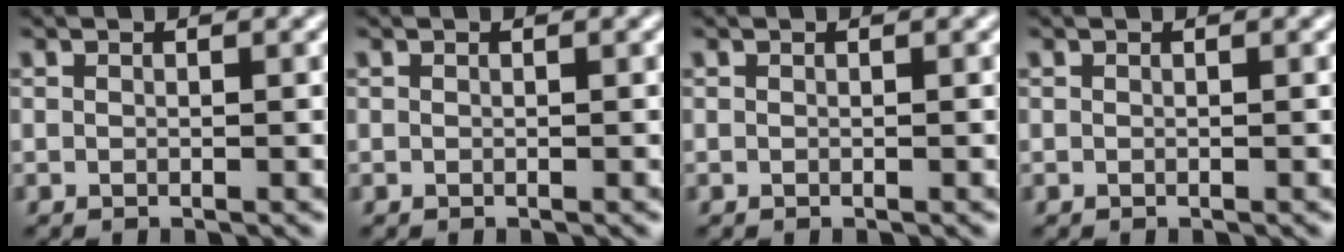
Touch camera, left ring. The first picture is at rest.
{"total": 0.0}
{"total": 0.0}
{"total": 0.0}